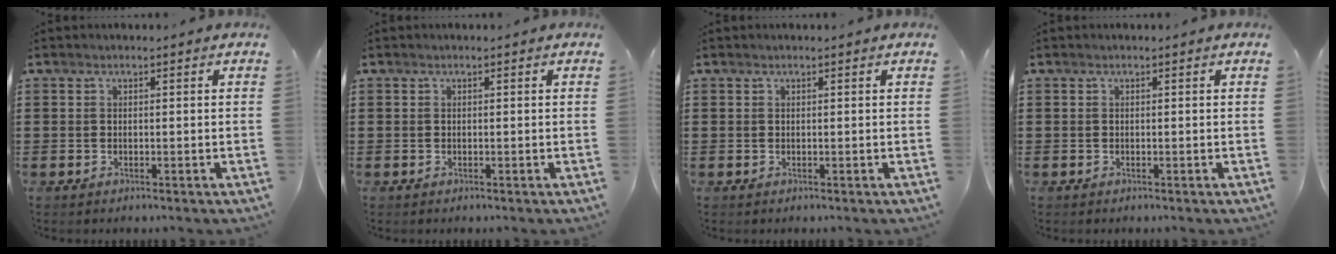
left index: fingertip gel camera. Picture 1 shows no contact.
{"total": 0.0}
{"total": 0.0}
{"total": 0.0}